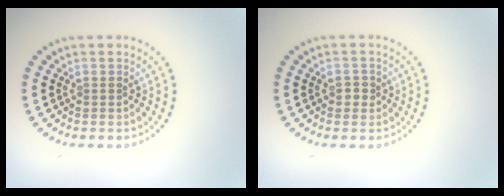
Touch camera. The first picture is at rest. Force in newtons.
{"total": 1.0, "press": 1.0, "slide": 0.4}